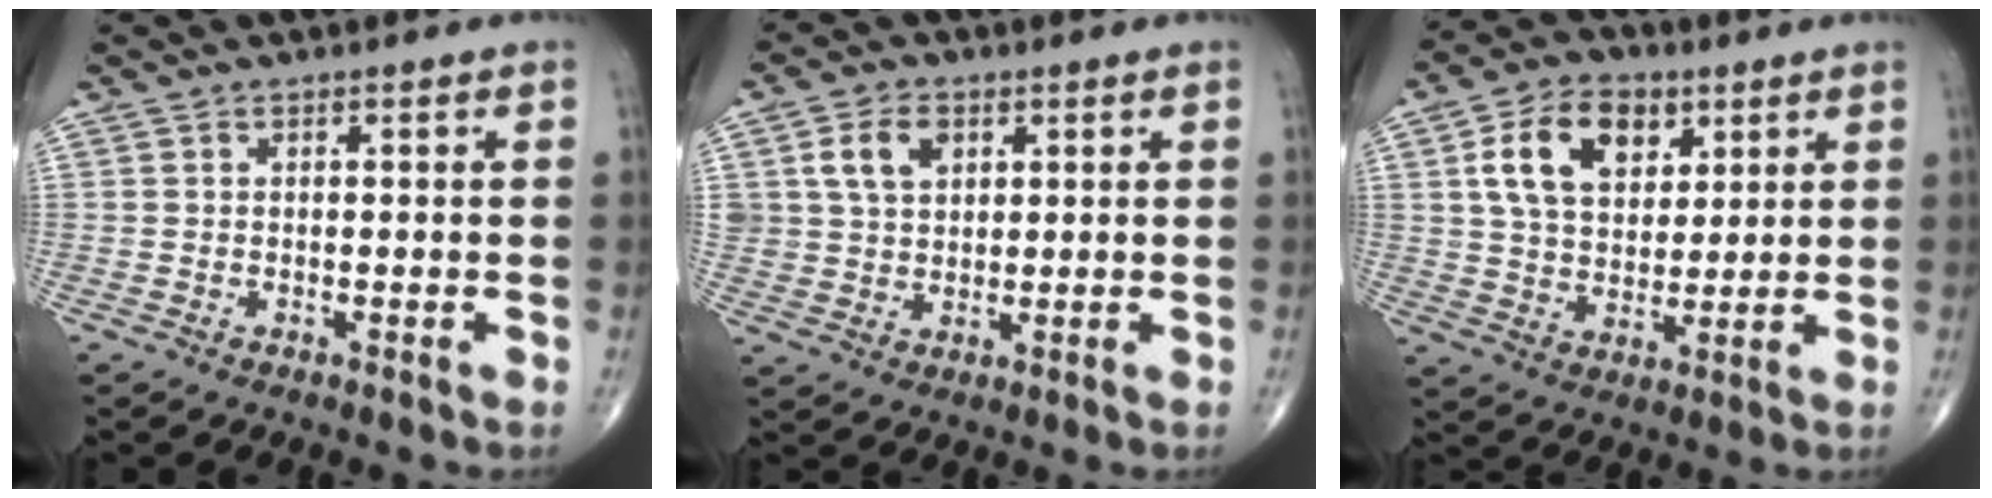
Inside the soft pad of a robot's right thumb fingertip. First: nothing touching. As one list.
[{"total": 6.9, "force": [2.6, 4.9, 4.1], "torque": [-0.057, -0.006, 0.048]}, {"total": 13.2, "force": [5.0, 8.7, 8.6], "torque": [-0.125, -0.010, 0.090]}]